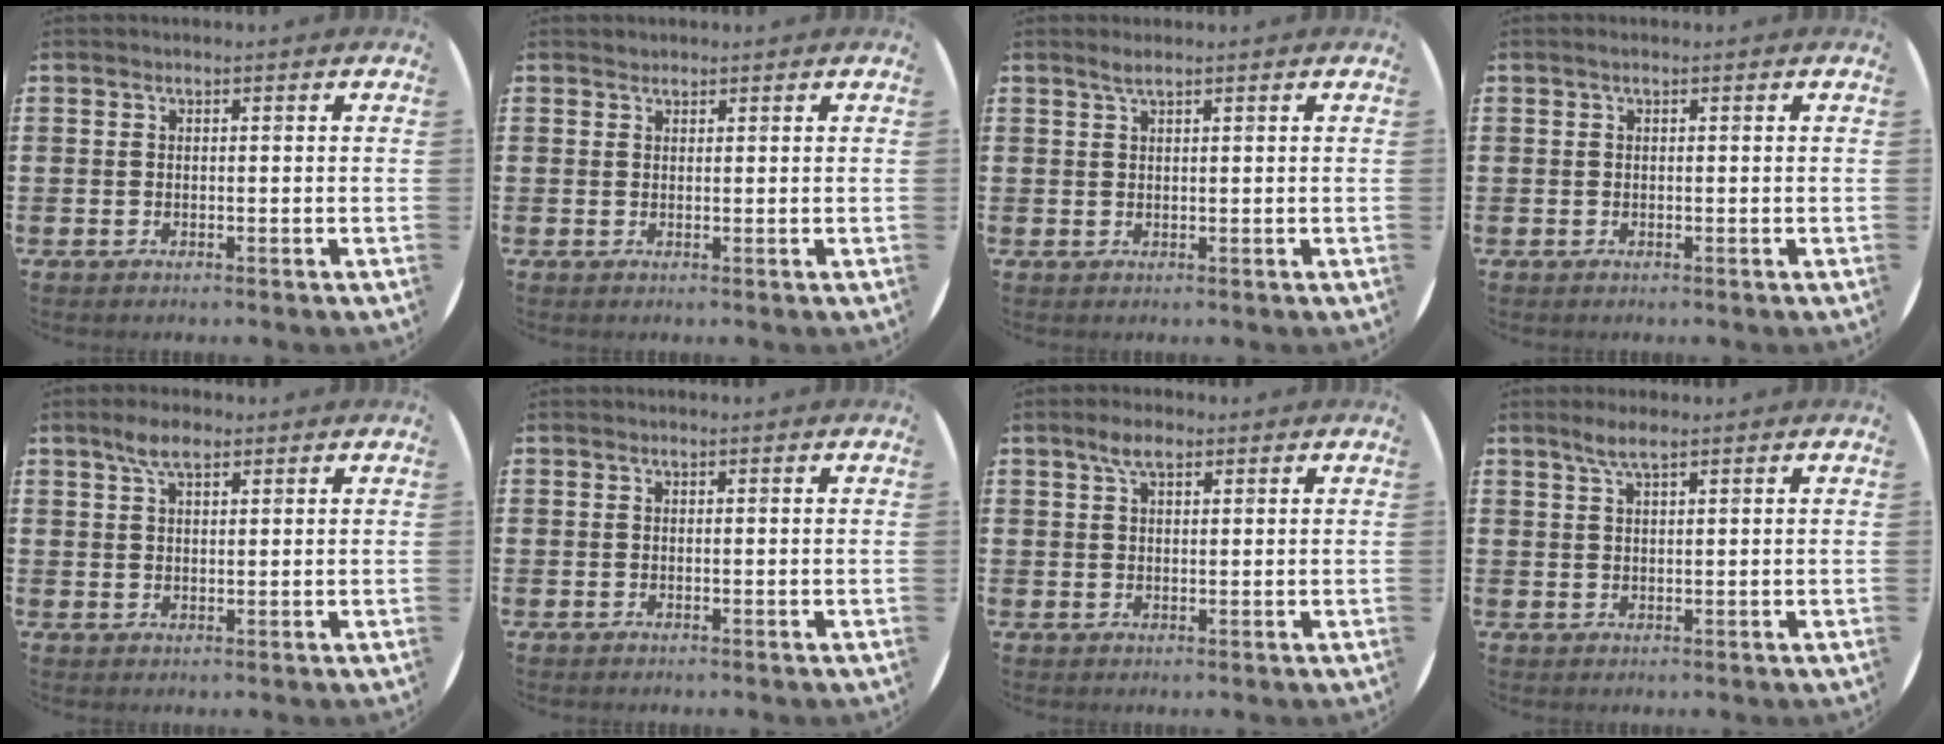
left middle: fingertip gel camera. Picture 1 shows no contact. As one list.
[{"total": 0.7, "force": [0.7, 0.2, -0.1], "torque": [0.002, 0.003, 0.013]}, {"total": 1.4, "force": [1.0, 0.0, 0.9], "torque": [-0.018, 0.003, 0.018]}, {"total": 0.0}, {"total": 3.9, "force": [2.7, 1.4, 2.4], "torque": [-0.043, 0.005, 0.046]}, {"total": 0.0}, {"total": 3.4, "force": [2.3, 1.3, 2.1], "torque": [-0.037, 0.006, 0.039]}, {"total": 2.8, "force": [2.0, 0.4, 1.9], "torque": [-0.039, 0.006, 0.035]}]